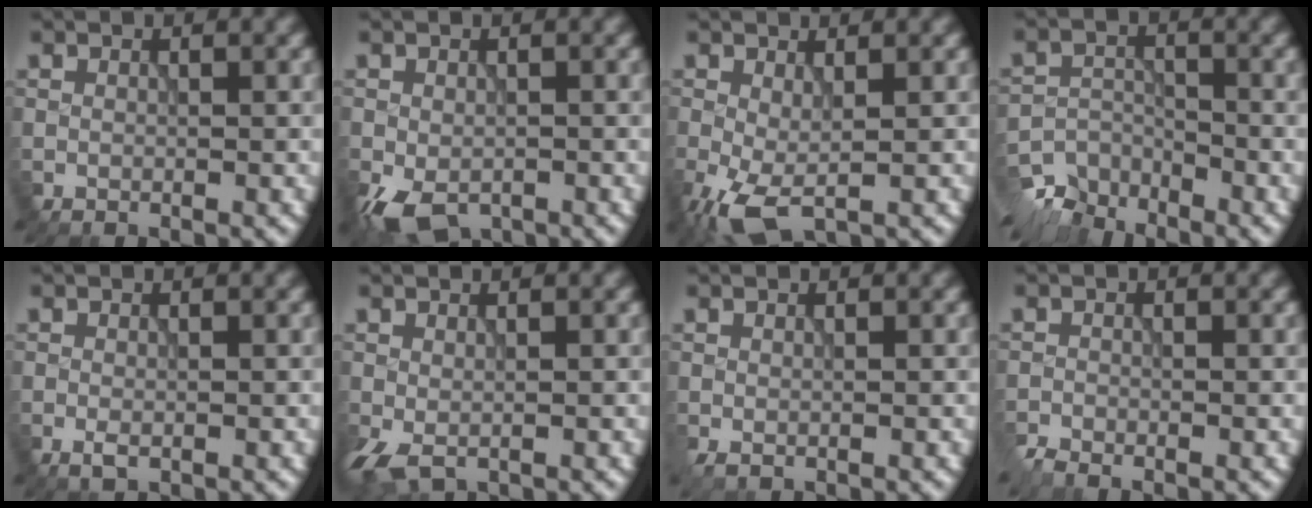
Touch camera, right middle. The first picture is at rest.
{"total": 4.7, "force": [-2.6, 2.9, 2.8], "torque": [-0.060, -0.022, -0.040]}
{"total": 4.1, "force": [-1.5, 1.7, 3.4], "torque": [-0.090, -0.013, -0.030]}
{"total": 6.7, "force": [-6.1, 2.6, 0.8], "torque": [-0.003, -0.008, -0.103]}
{"total": 0.9, "force": [-0.5, 0.4, 0.7], "torque": [-0.014, -0.007, -0.007]}
{"total": 2.3, "force": [-0.9, 1.2, 1.8], "torque": [-0.051, -0.009, -0.016]}
{"total": 0.9, "force": [-0.3, 0.5, 0.7], "torque": [-0.022, -0.007, -0.003]}
{"total": 1.5, "force": [-1.4, 0.3, 0.5], "torque": [-0.013, -0.006, -0.033]}